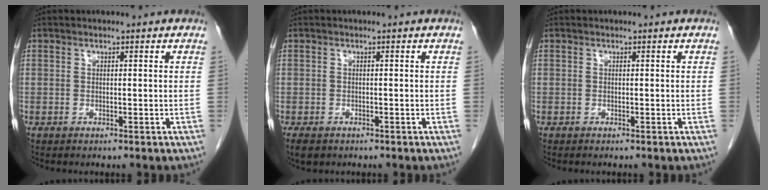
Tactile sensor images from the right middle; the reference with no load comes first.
{"total": 3.9, "force": [-2.7, 2.2, 1.7], "torque": [-0.028, -0.006, -0.038]}
{"total": 0.0}